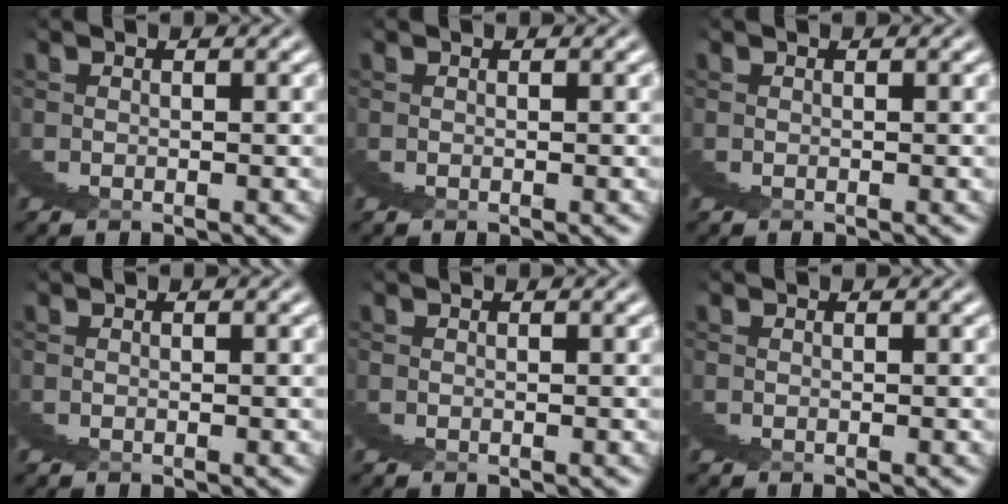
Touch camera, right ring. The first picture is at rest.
{"total": 0.0}
{"total": 0.0}
{"total": 0.0}
{"total": 0.0}
{"total": 0.0}